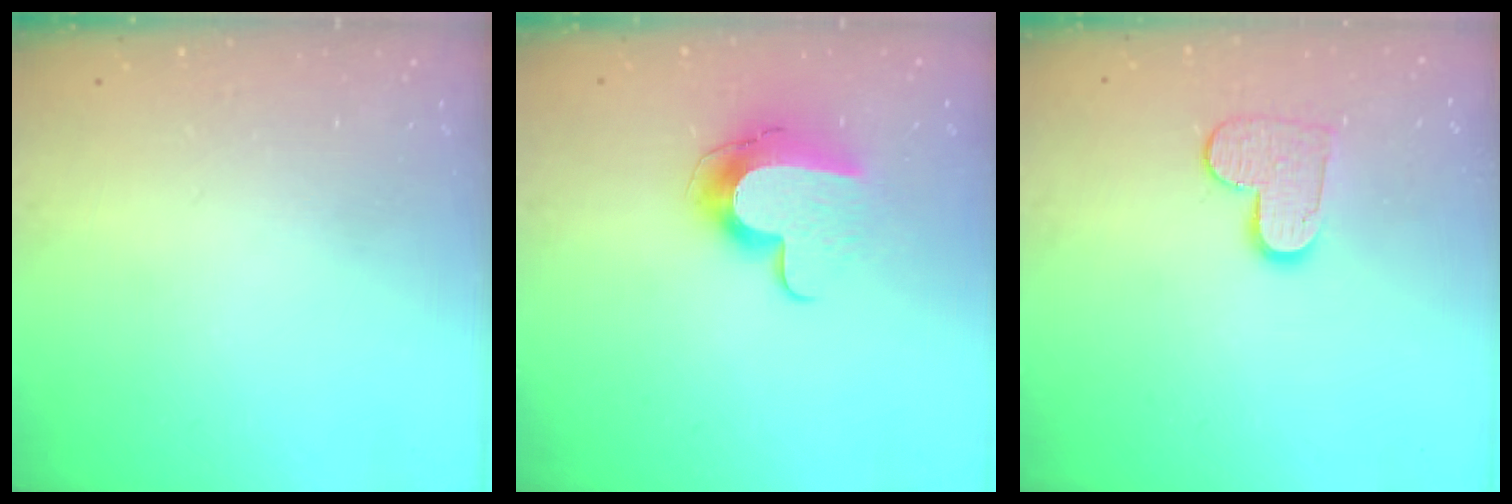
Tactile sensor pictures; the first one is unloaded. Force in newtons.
{"total": 10.7, "press": 10.7, "slide": 0.8}
{"total": 8.8, "press": 8.8, "slide": 0.2}